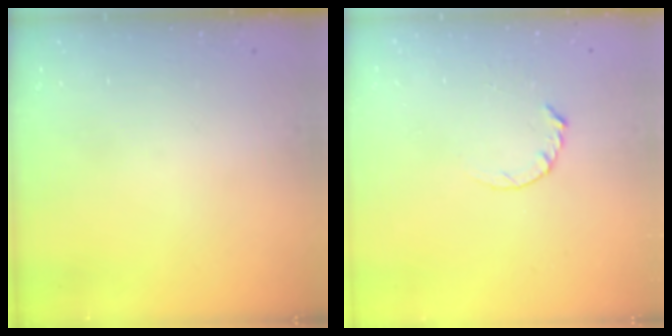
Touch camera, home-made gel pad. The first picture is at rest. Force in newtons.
{"total": 2.8, "press": 2.8, "slide": 0.4}